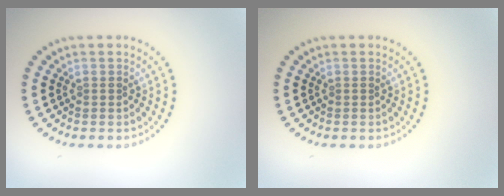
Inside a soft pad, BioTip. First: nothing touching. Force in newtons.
{"total": 0.0}